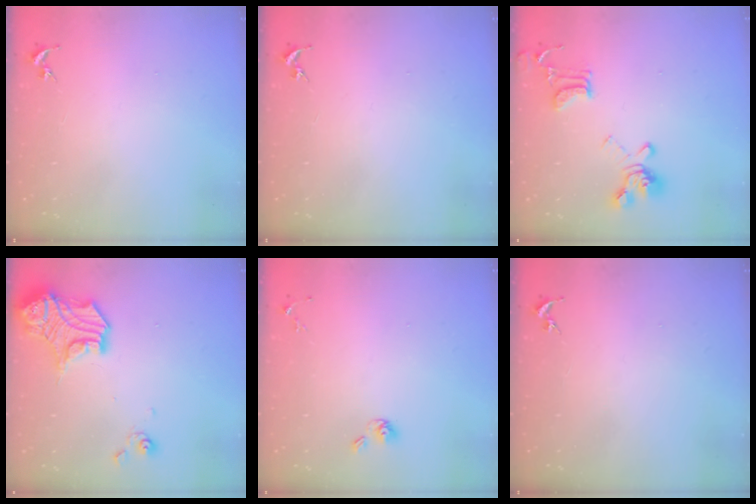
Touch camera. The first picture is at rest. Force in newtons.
{"total": 0.0}
{"total": 16.4, "press": 16.3, "slide": 1.5}
{"total": 17.0, "press": 16.9, "slide": 1.4}
{"total": 5.6, "press": 5.1, "slide": 2.3}
{"total": 0.0}